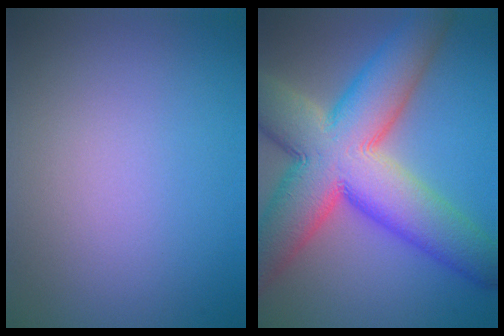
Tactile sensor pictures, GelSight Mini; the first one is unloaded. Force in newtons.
{"total": 14.3, "press": 14.2, "slide": 0.6}